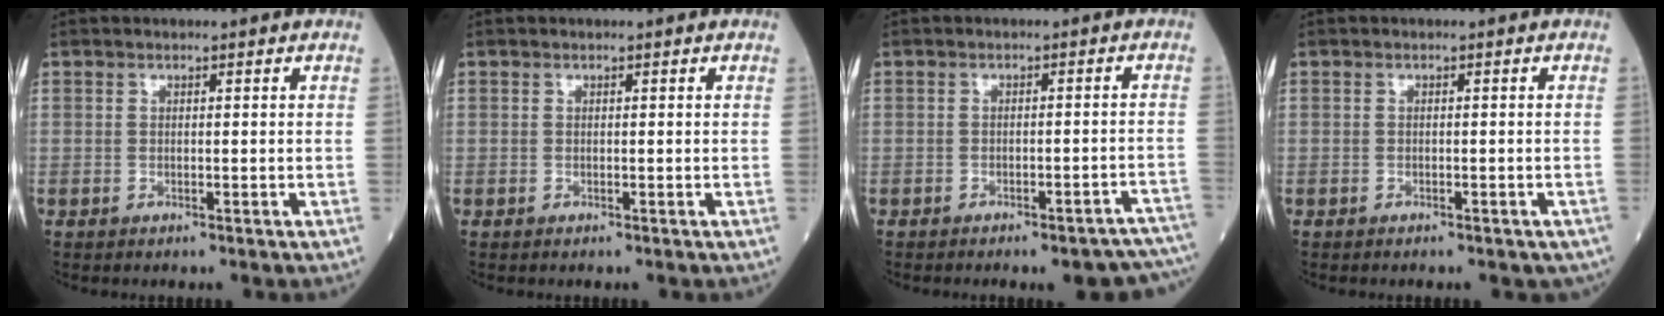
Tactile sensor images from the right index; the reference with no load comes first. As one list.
[{"total": 0.0}, {"total": 11.3, "force": [-10.1, 2.3, 4.5], "torque": [-0.007, 0.023, -0.104]}, {"total": 3.4, "force": [-2.6, 1.3, 1.6], "torque": [-0.015, -0.003, -0.026]}]